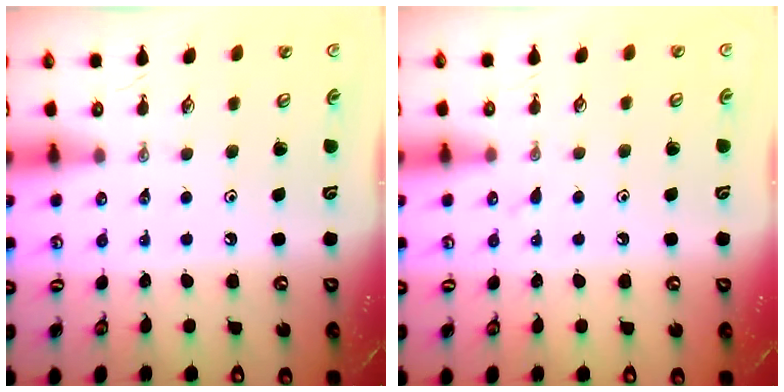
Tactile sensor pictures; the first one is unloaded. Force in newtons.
{"total": 5.7, "press": 5.7, "slide": 0.6}